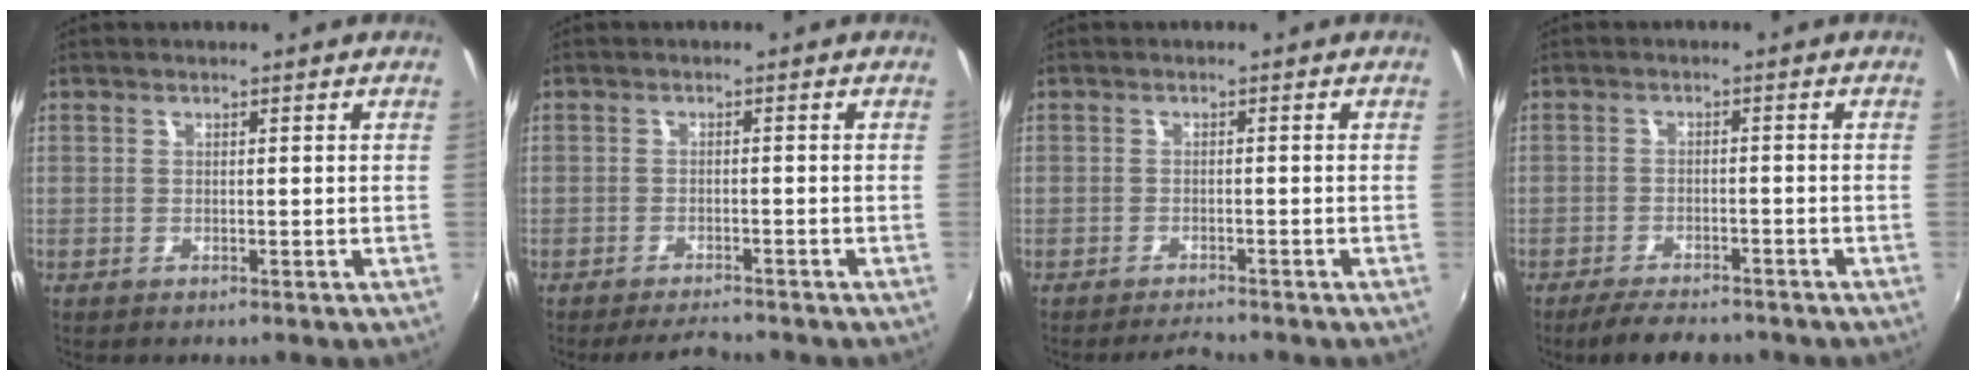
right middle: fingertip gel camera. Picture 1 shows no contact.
{"total": 4.1, "force": [-3.8, 0.6, 1.5], "torque": [-0.038, -0.008, -0.061]}
{"total": 2.3, "force": [-2.2, 0.0, 0.5], "torque": [-0.017, -0.007, -0.041]}
{"total": 7.2, "force": [-6.1, 2.1, 3.2], "torque": [-0.078, -0.011, -0.097]}